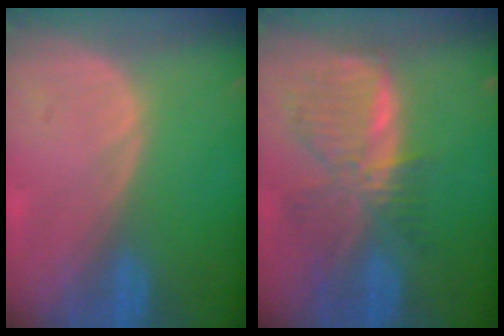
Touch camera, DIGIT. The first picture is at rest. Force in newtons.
{"total": 8.4, "press": 7.4, "slide": 4.1}